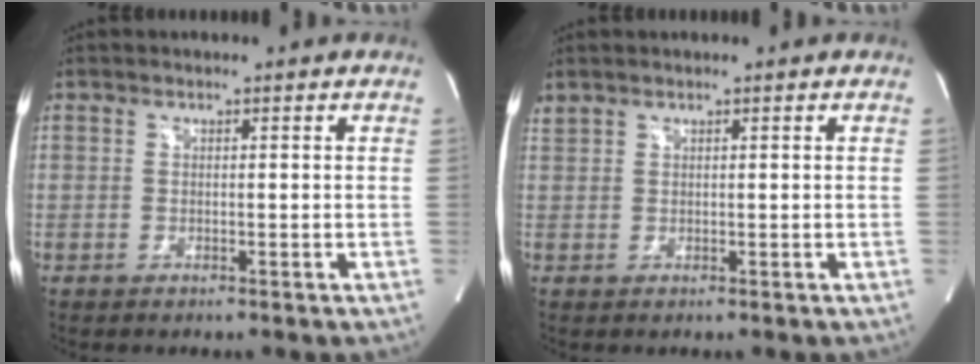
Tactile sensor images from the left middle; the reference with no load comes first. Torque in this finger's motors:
{"motor_torque": [-0.12, -0.27, 0.07, -0.01]}